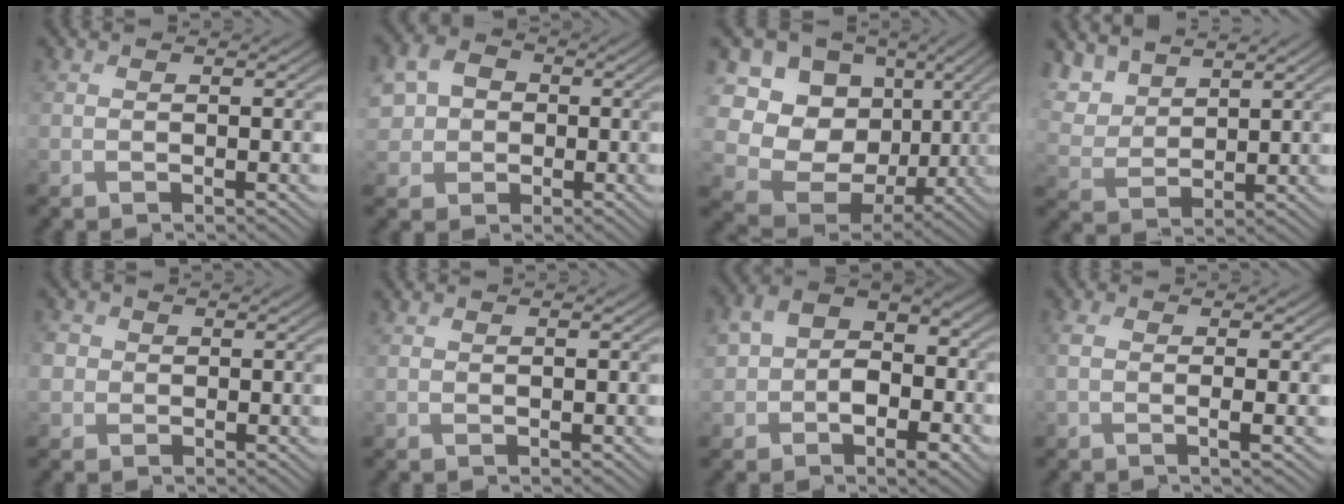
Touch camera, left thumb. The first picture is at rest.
{"total": 6.8, "force": [0.6, 6.0, 3.0], "torque": [-0.084, 0.007, 0.002]}
{"total": 15.1, "force": [2.8, 12.4, 8.1], "torque": [-0.223, -0.002, 0.058]}
{"total": 5.8, "force": [4.8, 2.4, 2.1], "torque": [-0.065, 0.001, 0.107]}
{"total": 2.9, "force": [0.7, 2.7, 0.8], "torque": [-0.036, 0.007, 0.005]}
{"total": 0.6, "force": [0.6, -0.1, 0.2], "torque": [0.001, 0.001, 0.012]}
{"total": 9.1, "force": [-0.9, 6.8, 6.0], "torque": [-0.112, -0.001, -0.027]}
{"total": 2.1, "force": [0.3, 0.0, 2.1], "torque": [-0.044, 0.000, 0.002]}